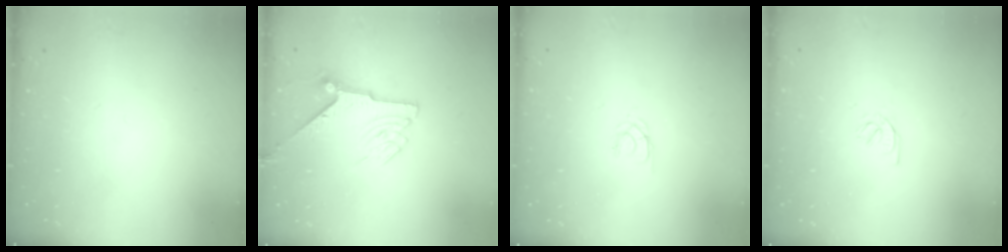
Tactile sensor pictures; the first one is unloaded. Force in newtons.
{"total": 7.5, "press": 7.5, "slide": 0.3}
{"total": 1.3, "press": 1.2, "slide": 0.3}
{"total": 2.2, "press": 2.2, "slide": 0.0}